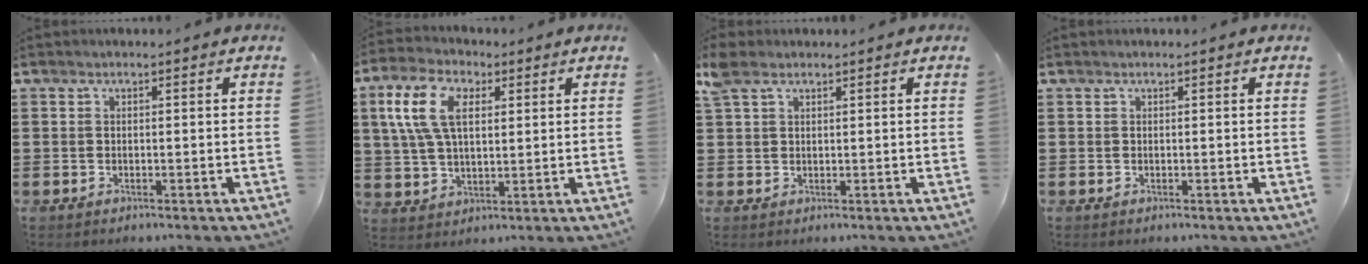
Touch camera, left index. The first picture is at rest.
{"total": 10.0, "force": [3.6, 5.5, 7.5], "torque": [-0.181, 0.013, 0.060]}
{"total": 2.7, "force": [1.7, 1.5, 1.4], "torque": [-0.035, 0.007, 0.031]}
{"total": 0.0}